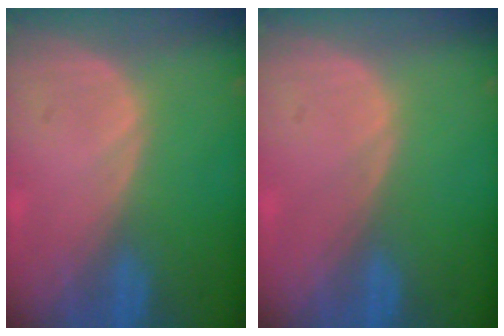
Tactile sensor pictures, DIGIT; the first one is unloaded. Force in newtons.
{"total": 0.0}